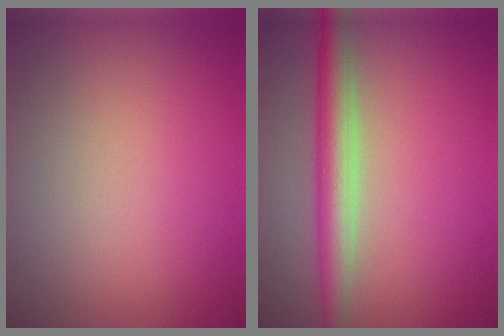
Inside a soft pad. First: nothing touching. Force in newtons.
{"total": 4.4, "press": 4.4, "slide": 0.1}